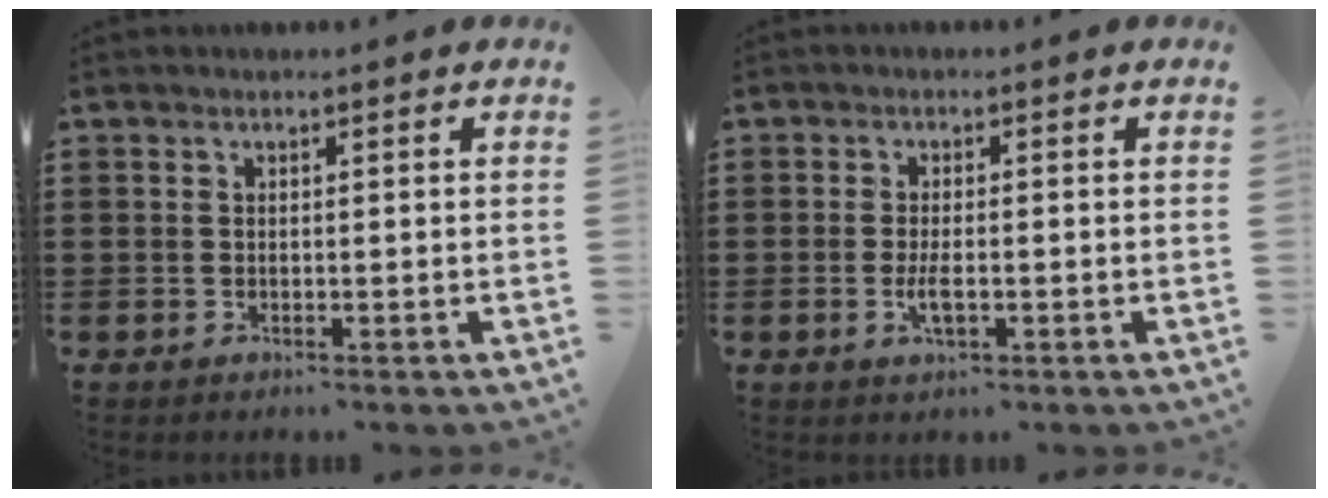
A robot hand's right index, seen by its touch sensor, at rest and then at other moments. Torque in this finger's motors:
{"motor_torque": [0.72, 1.42, 0.00, 0.00]}